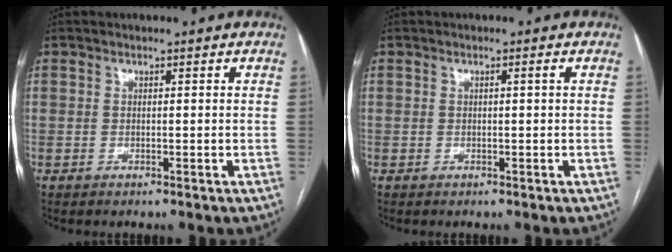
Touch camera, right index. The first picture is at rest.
{"total": 0.6, "force": [0.1, -0.1, 0.5], "torque": [-0.008, 0.001, 0.002]}